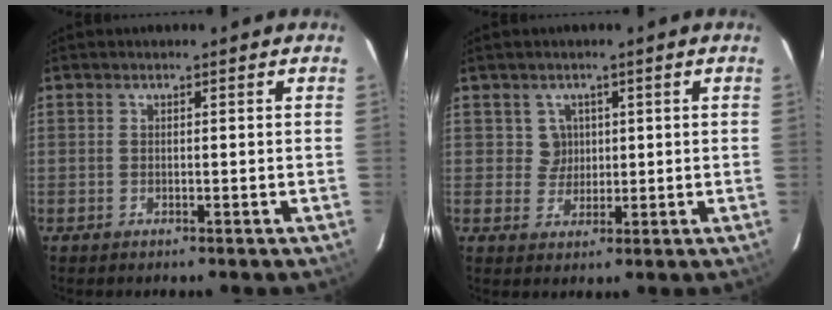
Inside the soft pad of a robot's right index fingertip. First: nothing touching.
{"total": 3.3, "force": [1.0, 3.1, 0.0], "torque": [0.008, 0.011, 0.016]}